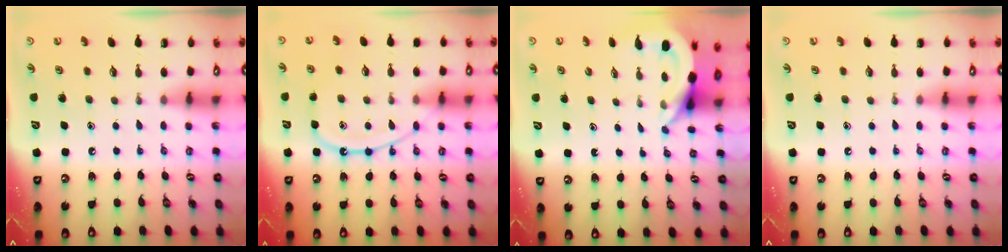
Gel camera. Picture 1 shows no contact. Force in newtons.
{"total": 11.1, "press": 11.1, "slide": 1.2}
{"total": 4.6, "press": 4.6, "slide": 0.3}
{"total": 0.0}